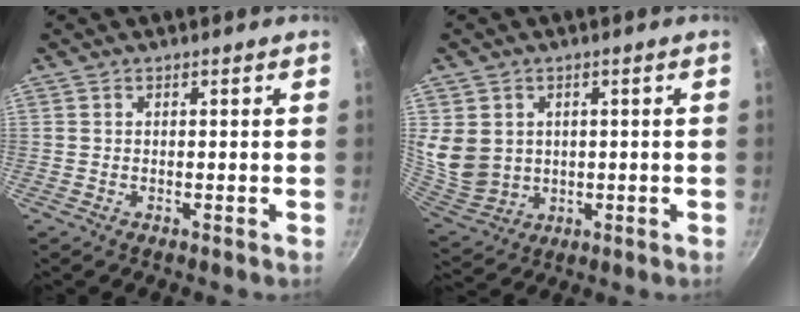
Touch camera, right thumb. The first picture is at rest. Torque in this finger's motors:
{"motor_torque": [-0.74, 0.94, 0.39, 0.10, 0.26]}